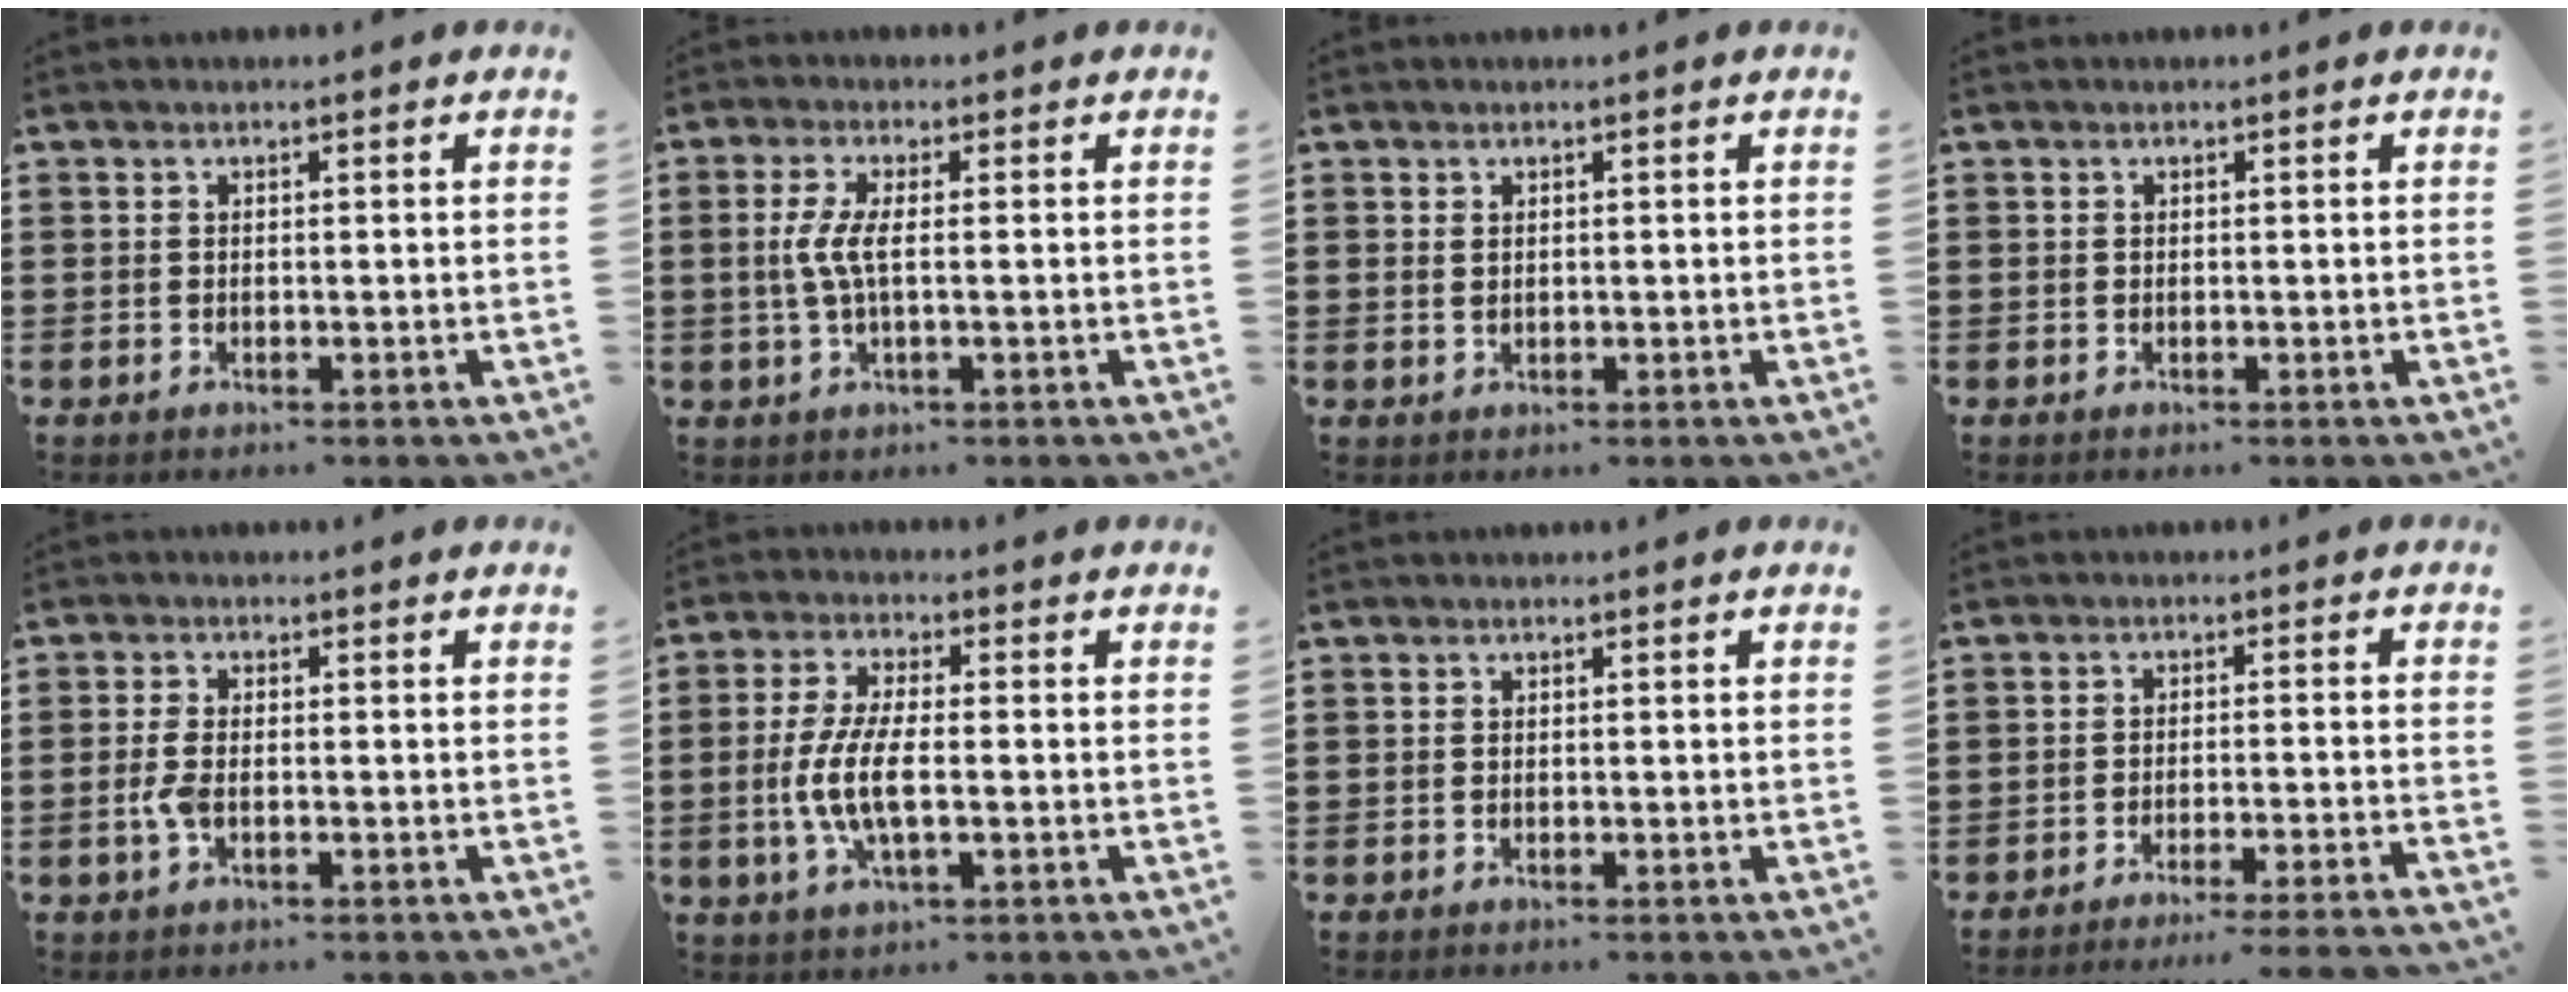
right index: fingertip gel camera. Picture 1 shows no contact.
{"total": 4.2, "force": [-0.1, 0.8, 4.1], "torque": [-0.099, -0.007, -0.010]}
{"total": 0.8, "force": [0.4, 0.5, 0.4], "torque": [-0.010, 0.004, 0.008]}
{"total": 0.0}
{"total": 3.1, "force": [-0.7, 1.4, 2.7], "torque": [-0.073, -0.006, -0.019]}
{"total": 6.9, "force": [-1.2, 2.4, 6.3], "torque": [-0.144, -0.005, -0.032]}
{"total": 0.0}
{"total": 3.5, "force": [-3.3, -0.8, 1.1], "torque": [-0.019, -0.009, -0.065]}